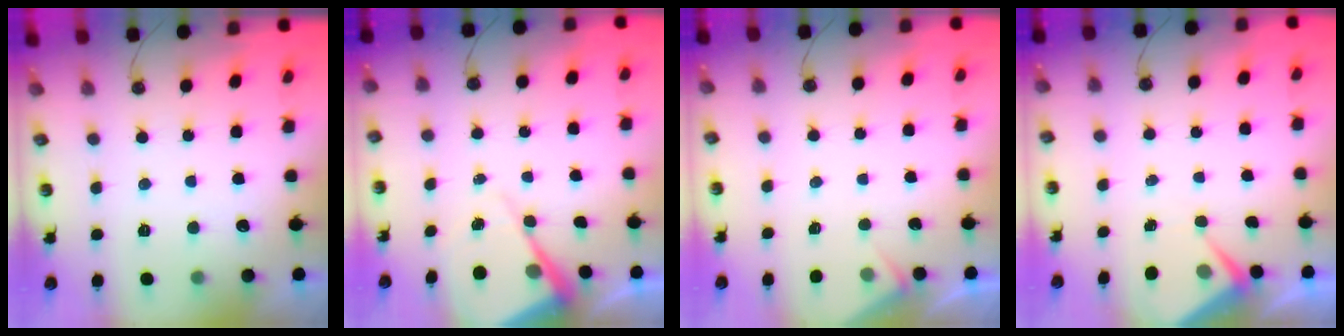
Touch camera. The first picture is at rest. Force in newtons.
{"total": 8.4, "press": 8.4, "slide": 0.5}
{"total": 3.5, "press": 3.5, "slide": 0.6}
{"total": 4.1, "press": 4.0, "slide": 0.5}